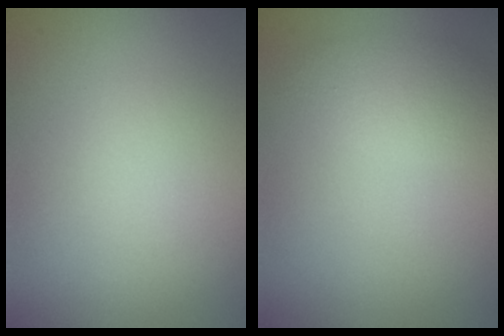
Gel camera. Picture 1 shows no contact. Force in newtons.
{"total": 2.6, "press": 2.6, "slide": 0.1}